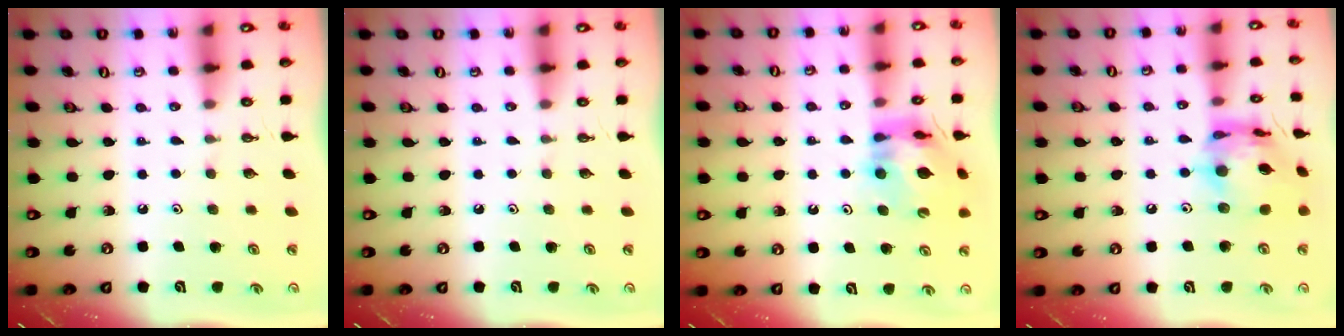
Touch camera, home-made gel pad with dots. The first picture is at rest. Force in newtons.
{"total": 0.0}
{"total": 13.1, "press": 13.1, "slide": 1.4}
{"total": 14.9, "press": 14.9, "slide": 1.6}